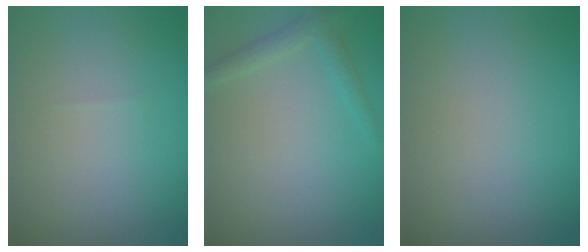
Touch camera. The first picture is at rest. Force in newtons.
{"total": 1.8, "press": 1.7, "slide": 0.1}
{"total": 0.0}